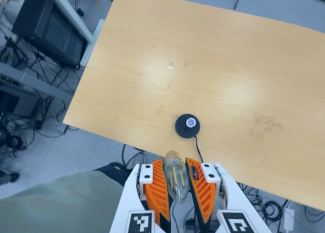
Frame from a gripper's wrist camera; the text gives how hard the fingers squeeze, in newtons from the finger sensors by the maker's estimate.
{"total": 19.7, "left": 20.8, "right": 18.6}